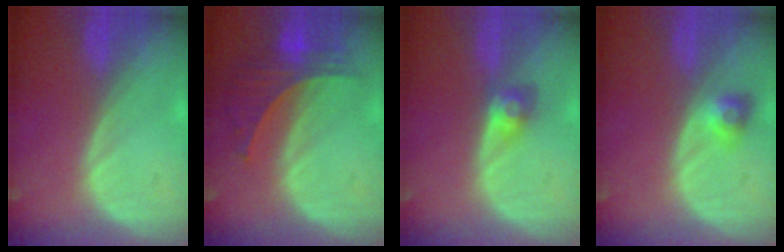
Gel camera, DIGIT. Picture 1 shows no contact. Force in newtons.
{"total": 5.8, "press": 5.7, "slide": 0.5}
{"total": 3.0, "press": 2.6, "slide": 1.5}
{"total": 2.9, "press": 2.7, "slide": 1.2}